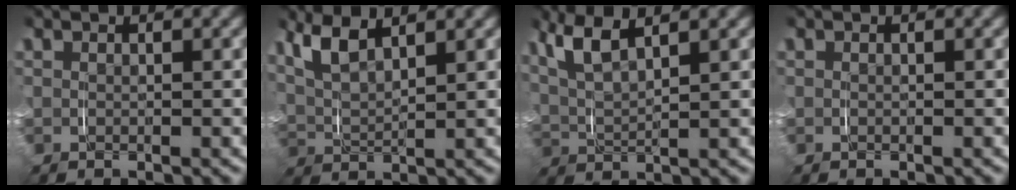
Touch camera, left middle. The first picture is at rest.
{"total": 5.6, "force": [2.5, 3.6, 3.6], "torque": [-0.106, -0.004, 0.037]}
{"total": 6.4, "force": [2.7, 3.9, 4.3], "torque": [-0.115, -0.003, 0.041]}
{"total": 0.0}